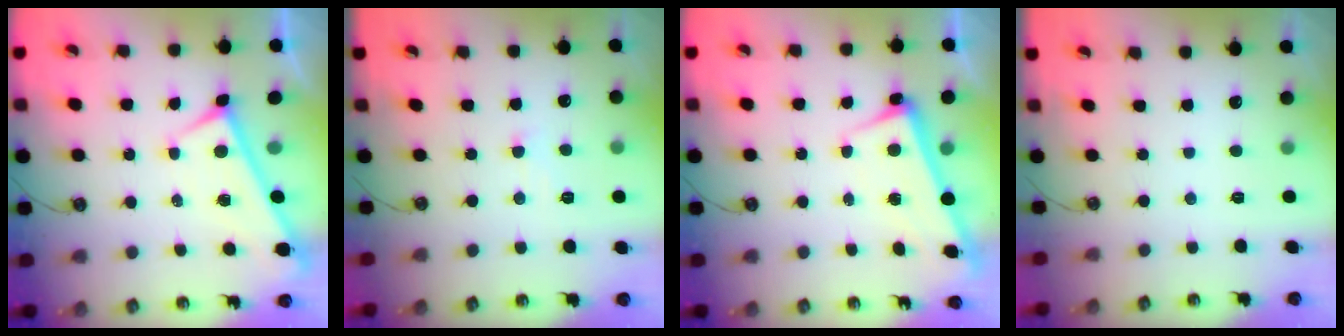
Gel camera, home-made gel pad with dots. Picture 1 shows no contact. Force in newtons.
{"total": 0.8, "press": 0.6, "slide": 0.5}
{"total": 2.6, "press": 2.5, "slide": 0.6}
{"total": 0.0}